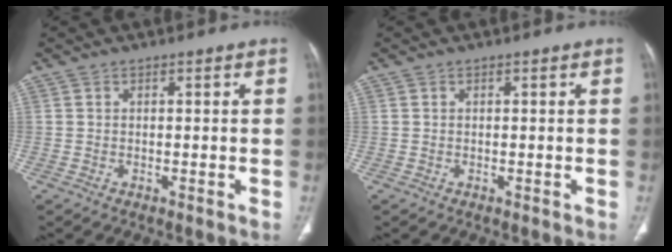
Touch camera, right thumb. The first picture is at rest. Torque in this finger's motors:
{"motor_torque": [-0.50, 0.01, -0.24, 0.25, 0.02]}